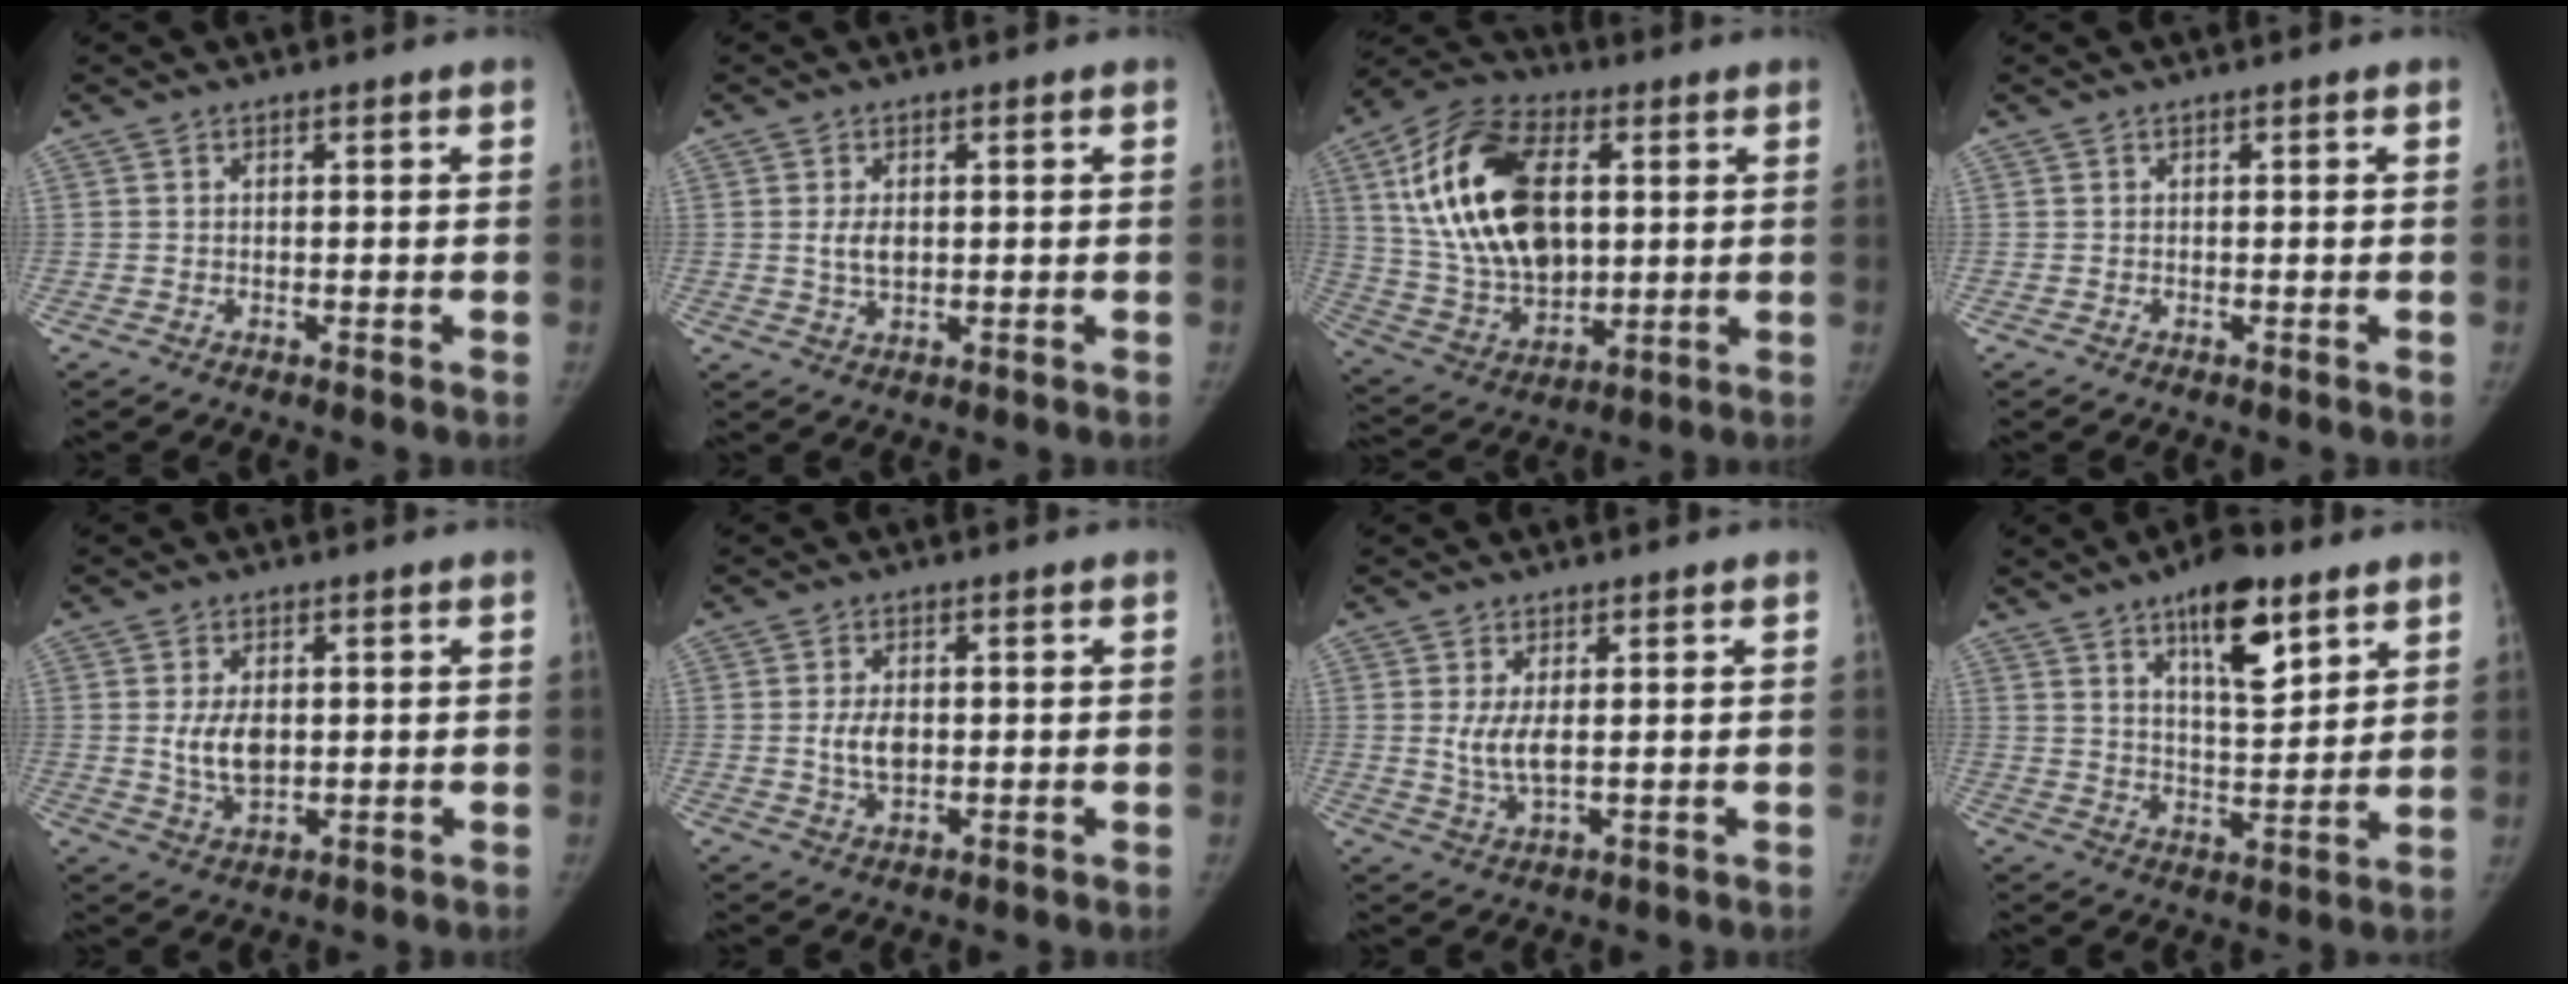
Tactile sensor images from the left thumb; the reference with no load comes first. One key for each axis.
{"total": 3.2, "fx": 0.4, "fy": 1.9, "fz": 2.6, "tx": -0.044, "ty": -0.008, "tz": 0.011}
{"total": 23.6, "fx": 5.2, "fy": 14.2, "fz": 18.1, "tx": -0.319, "ty": -0.009, "tz": 0.097}
{"total": 0.0}
{"total": 6.2, "fx": 0.5, "fy": 3.7, "fz": 5.0, "tx": -0.084, "ty": -0.011, "tz": 0.016}
{"total": 4.5, "fx": 0.0, "fy": 2.7, "fz": 3.6, "tx": -0.062, "ty": -0.004, "tz": 0.004}
{"total": 4.5, "fx": 0.6, "fy": 1.8, "fz": 4.1, "tx": -0.083, "ty": -0.015, "tz": 0.017}
{"total": 12.7, "fx": 7.4, "fy": 4.7, "fz": 9.2, "tx": -0.114, "ty": -0.045, "tz": 0.119}